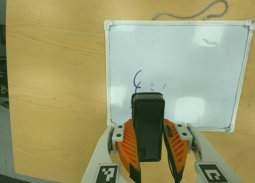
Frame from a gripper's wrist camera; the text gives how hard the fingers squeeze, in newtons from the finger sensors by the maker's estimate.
{"total": 6.4, "left": 5.0, "right": 7.8}